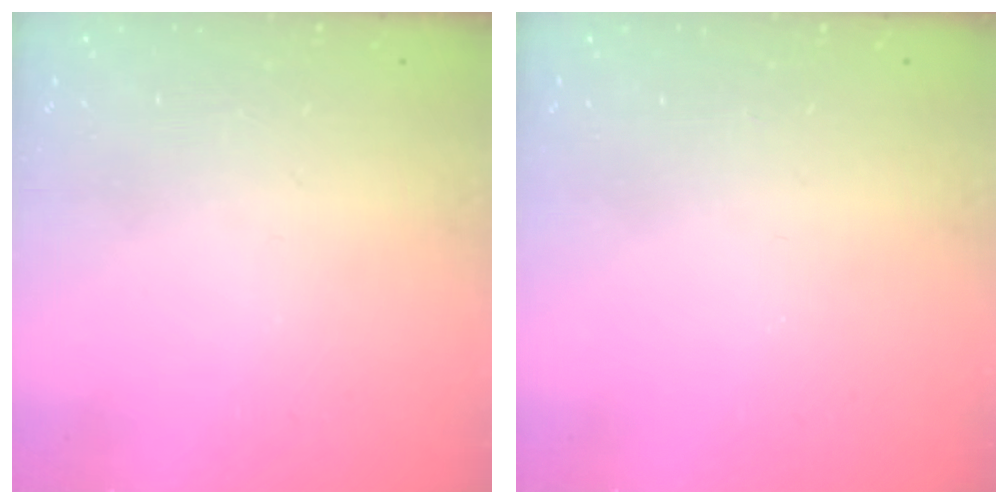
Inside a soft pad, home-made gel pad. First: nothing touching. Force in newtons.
{"total": 0.0}